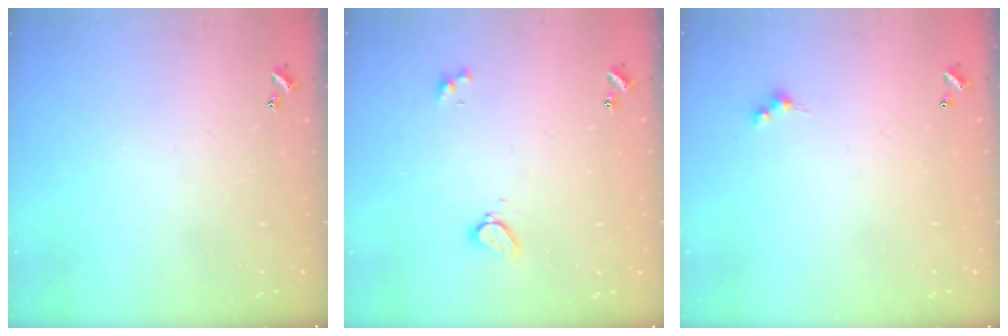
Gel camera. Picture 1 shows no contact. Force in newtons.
{"total": 2.7, "press": 2.7, "slide": 0.2}
{"total": 2.5, "press": 2.5, "slide": 0.5}